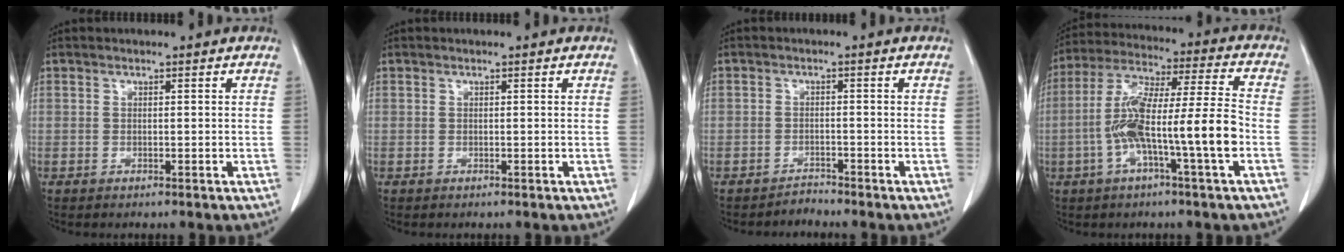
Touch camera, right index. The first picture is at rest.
{"total": 0.0}
{"total": 1.6, "force": [-1.5, 0.2, -0.6], "torque": [0.019, -0.004, -0.026]}
{"total": 14.0, "force": [-3.7, 0.4, 13.4], "torque": [-0.260, 0.017, -0.069]}